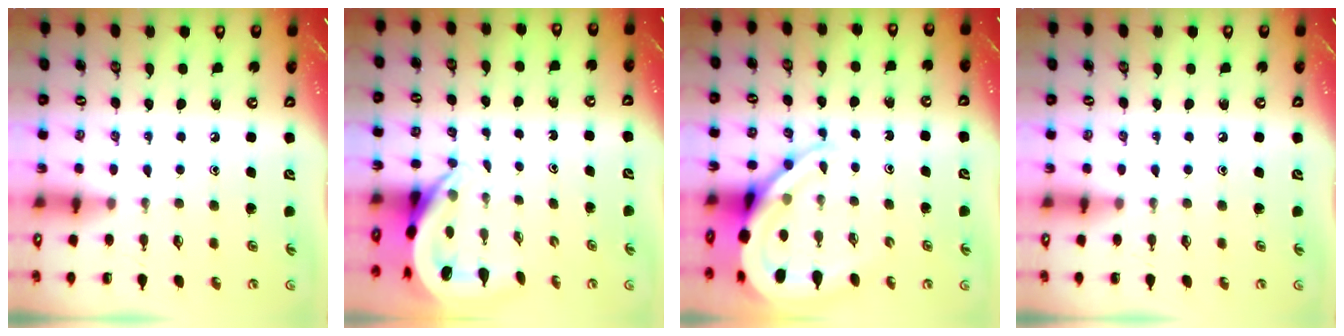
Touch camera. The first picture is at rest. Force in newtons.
{"total": 4.9, "press": 4.8, "slide": 0.8}
{"total": 10.8, "press": 10.7, "slide": 1.2}
{"total": 0.0}